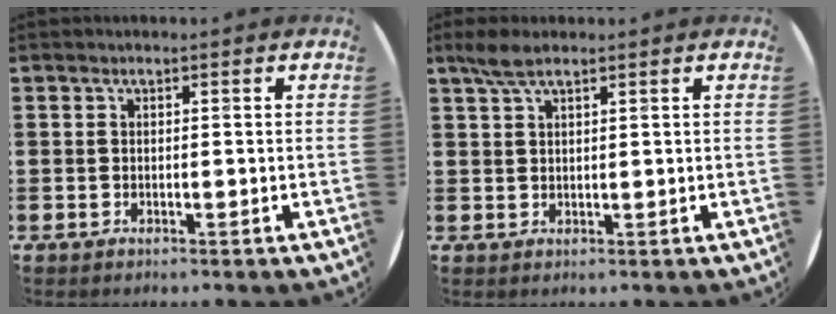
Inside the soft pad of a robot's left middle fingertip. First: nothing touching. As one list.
[{"total": 3.0, "force": [2.2, 0.7, 1.9], "torque": [-0.041, 0.005, 0.039]}]